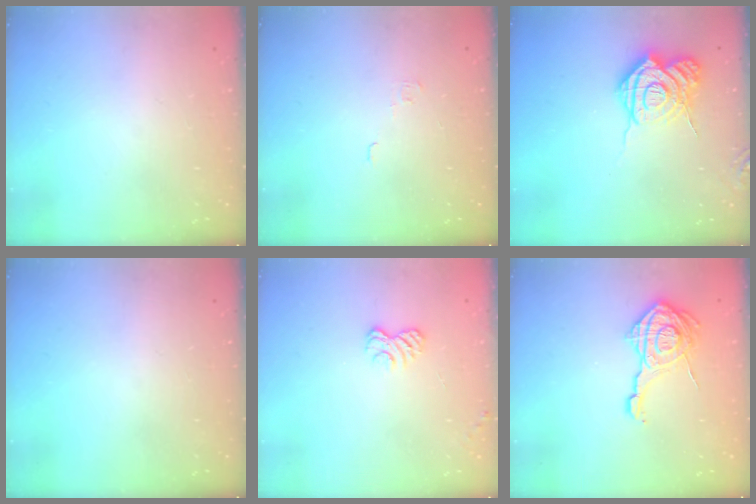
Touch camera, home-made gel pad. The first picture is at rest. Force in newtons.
{"total": 2.1, "press": 2.1, "slide": 0.3}
{"total": 14.1, "press": 14.0, "slide": 1.3}
{"total": 0.0}
{"total": 2.8, "press": 2.5, "slide": 1.3}
{"total": 15.5, "press": 15.4, "slide": 1.2}